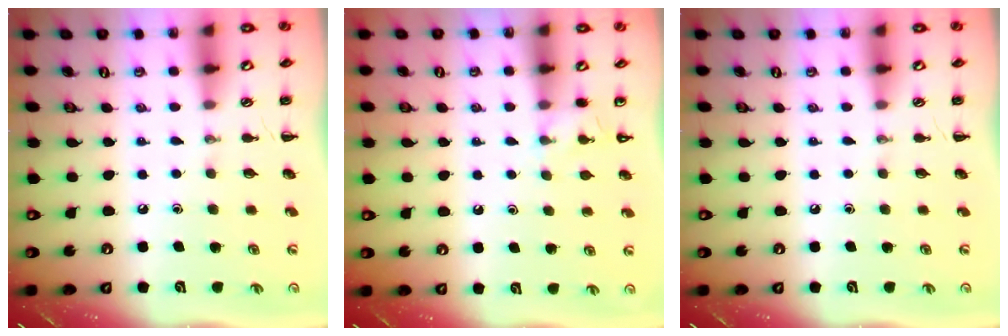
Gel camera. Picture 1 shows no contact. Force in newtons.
{"total": 3.7, "press": 3.4, "slide": 1.4}
{"total": 0.0}